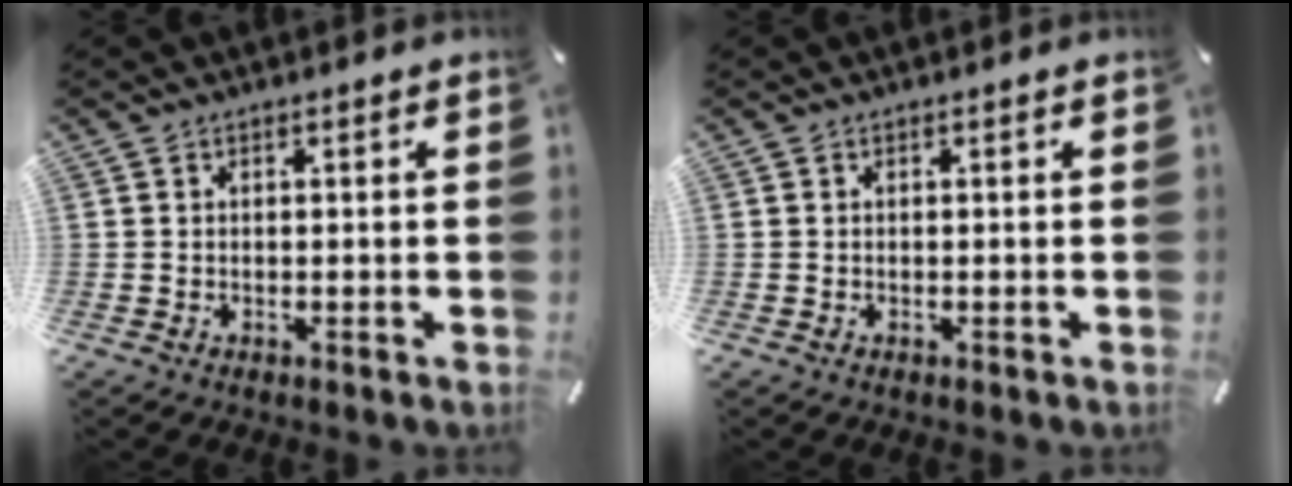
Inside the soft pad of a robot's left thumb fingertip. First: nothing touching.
{"total": 0.0}